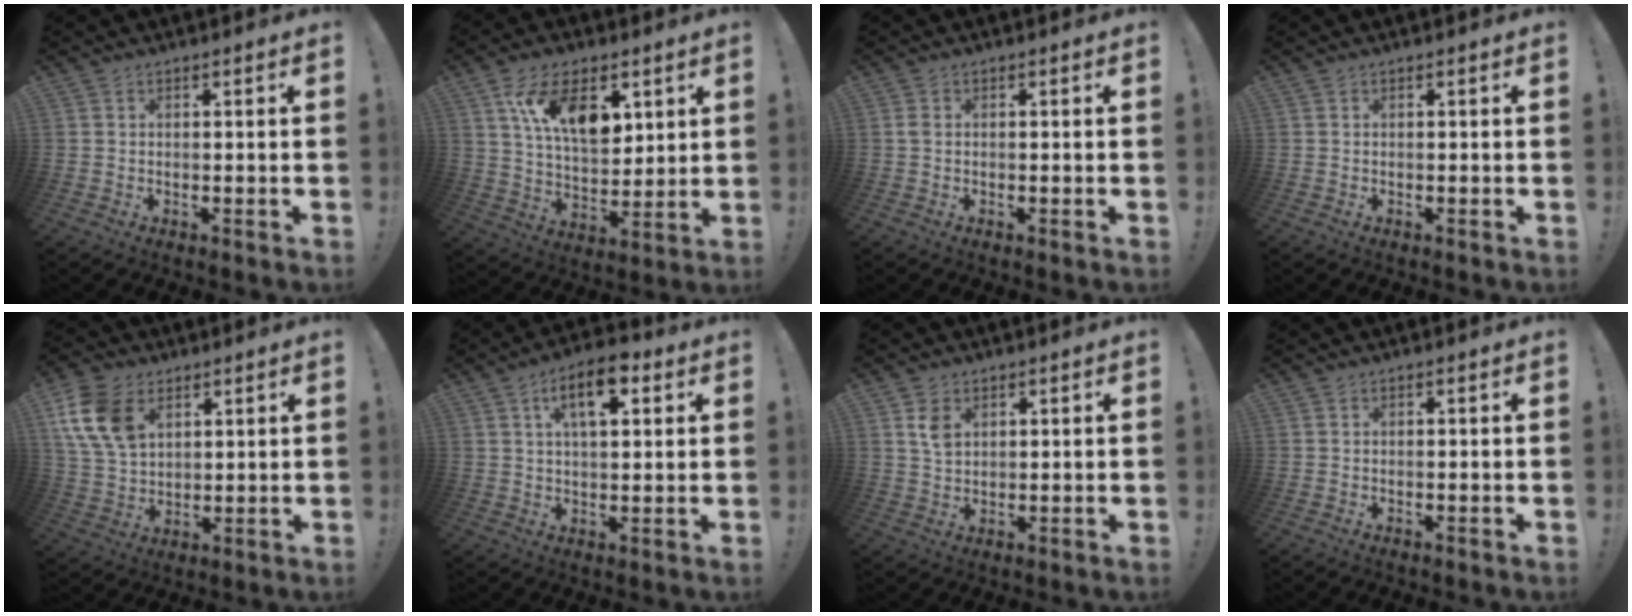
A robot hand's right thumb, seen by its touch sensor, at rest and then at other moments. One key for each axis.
{"total": 15.2, "fx": 7.2, "fy": 8.4, "fz": 10.5, "tx": -0.171, "ty": -0.018, "tz": 0.134}
{"total": 1.0, "fx": 0.1, "fy": 0.7, "fz": 0.8, "tx": -0.017, "ty": 0.005, "tz": 0.002}
{"total": 0.0}
{"total": 15.5, "fx": 6.4, "fy": 11.0, "fz": 8.9, "tx": -0.162, "ty": -0.021, "tz": 0.128}
{"total": 10.3, "fx": 4.2, "fy": 4.9, "fz": 8.1, "tx": -0.118, "ty": -0.003, "tz": 0.070}
{"total": 4.5, "fx": 2.0, "fy": 3.0, "fz": 2.8, "tx": -0.028, "ty": -0.011, "tz": 0.032}
{"total": 0.0}